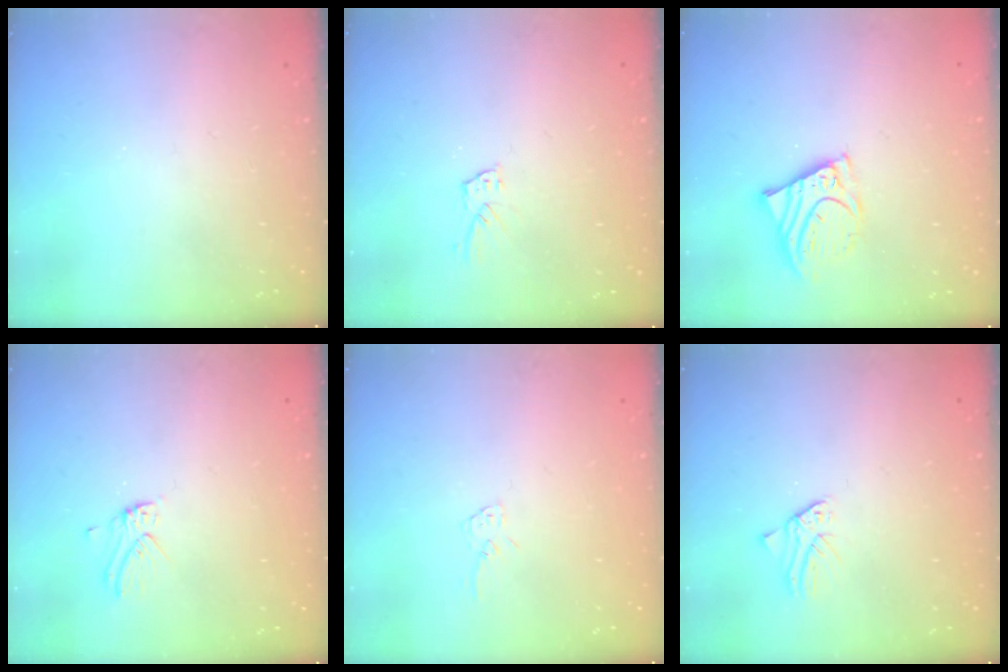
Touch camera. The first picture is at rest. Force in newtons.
{"total": 5.0, "press": 5.0, "slide": 0.6}
{"total": 10.0, "press": 9.9, "slide": 1.2}
{"total": 3.0, "press": 3.0, "slide": 0.3}
{"total": 4.7, "press": 4.7, "slide": 0.6}
{"total": 0.7, "press": 0.7, "slide": 0.1}